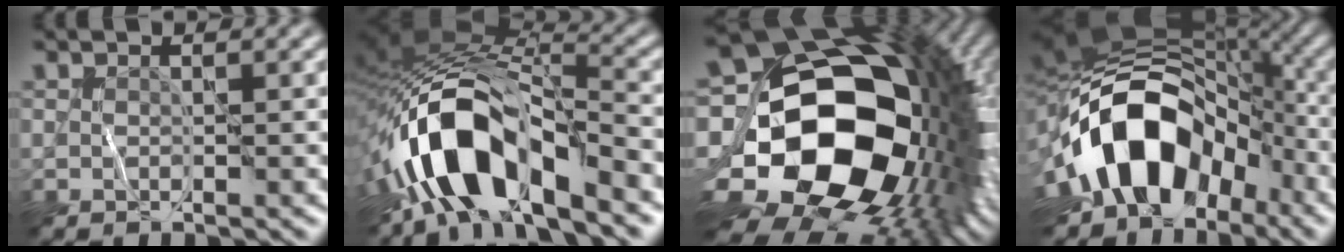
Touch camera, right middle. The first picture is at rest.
{"total": 10.5, "force": [-5.7, 4.2, 7.7], "torque": [-0.136, 0.008, -0.111]}
{"total": 19.9, "force": [-3.2, 14.7, 13.0], "torque": [-0.225, -0.037, -0.036]}
{"total": 14.7, "force": [-5.2, 9.7, 9.7], "torque": [-0.149, 0.007, -0.098]}